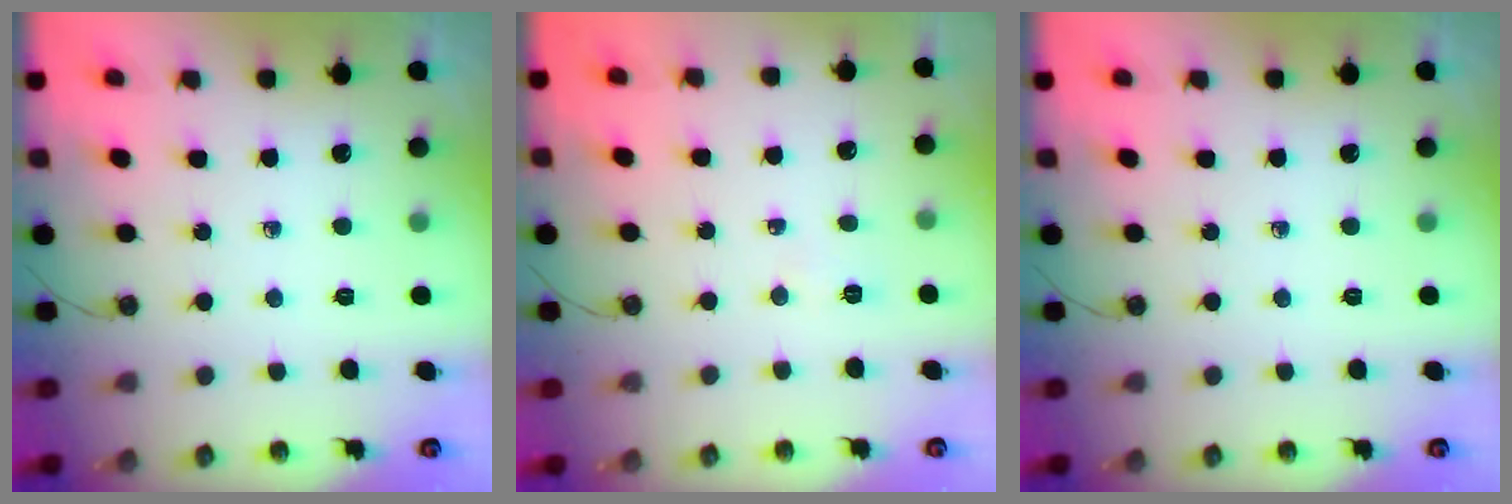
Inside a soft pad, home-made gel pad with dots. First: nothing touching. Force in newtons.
{"total": 4.7, "press": 2.4, "slide": 4.0}
{"total": 0.0}